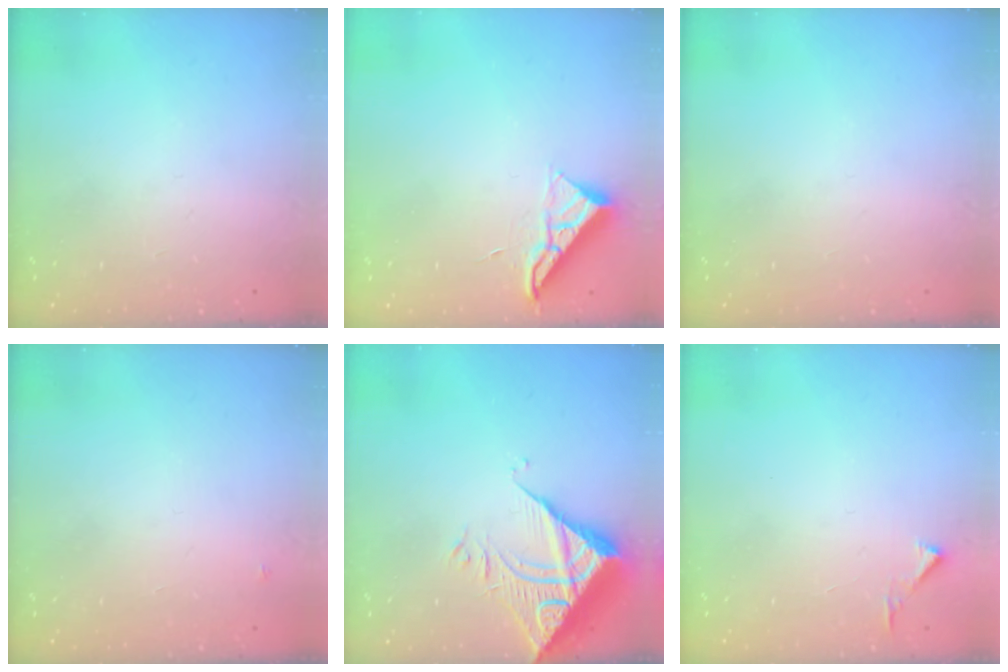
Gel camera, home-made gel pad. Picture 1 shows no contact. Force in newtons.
{"total": 7.3, "press": 7.2, "slide": 0.5}
{"total": 0.0}
{"total": 2.6, "press": 2.6, "slide": 0.2}
{"total": 9.0, "press": 8.9, "slide": 0.8}
{"total": 2.8, "press": 2.8, "slide": 0.3}